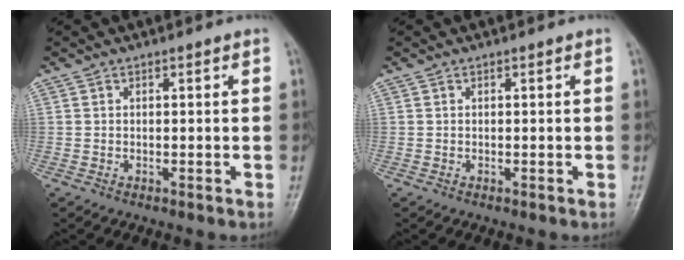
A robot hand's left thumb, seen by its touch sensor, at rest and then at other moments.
{"total": 0.0}